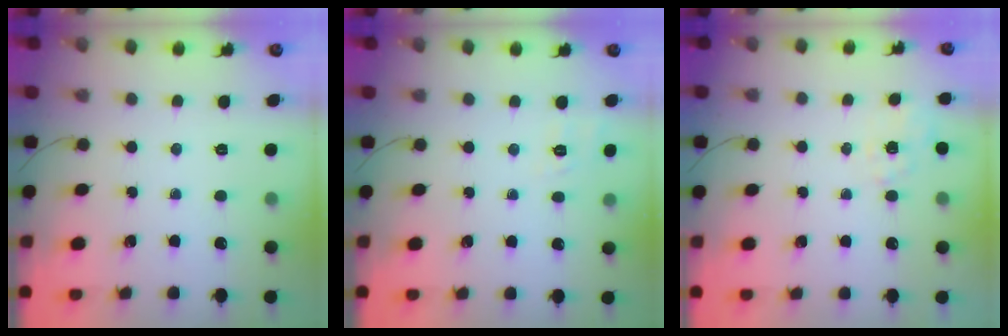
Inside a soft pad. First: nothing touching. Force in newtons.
{"total": 2.0, "press": 0.6, "slide": 1.9}
{"total": 2.5, "press": 1.9, "slide": 1.6}